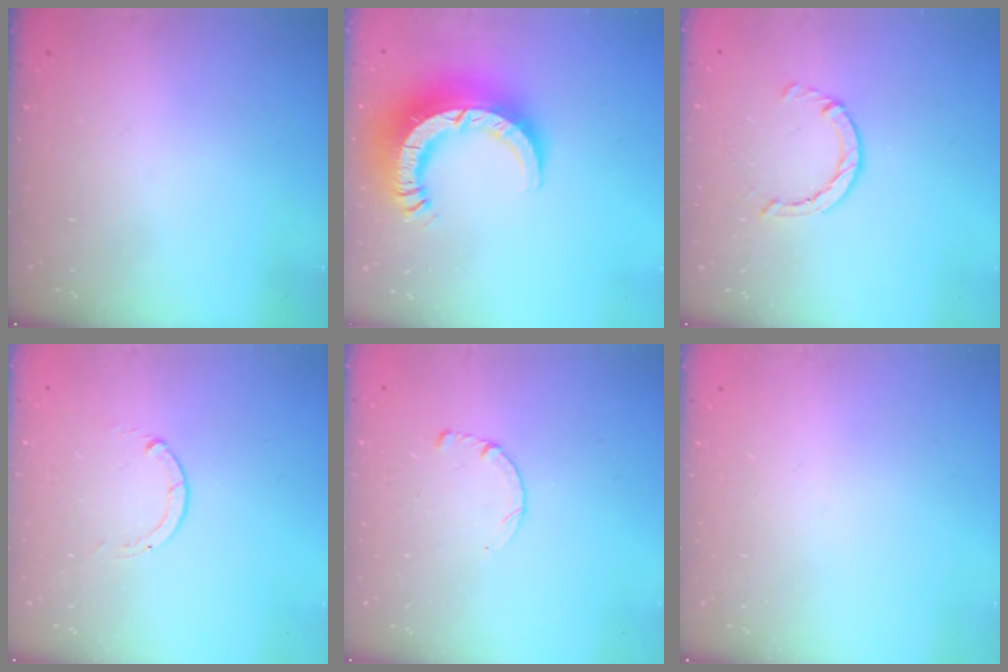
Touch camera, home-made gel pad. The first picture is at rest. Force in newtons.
{"total": 15.8, "press": 15.7, "slide": 1.6}
{"total": 2.5, "press": 2.4, "slide": 0.4}
{"total": 0.0}
{"total": 2.6, "press": 2.5, "slide": 0.3}
{"total": 0.0}